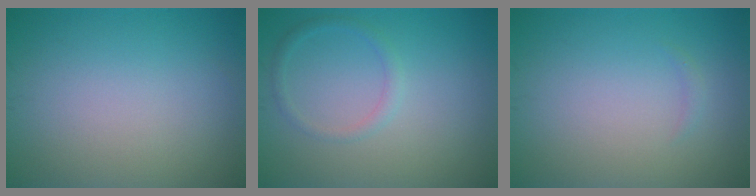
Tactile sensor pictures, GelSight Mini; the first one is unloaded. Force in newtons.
{"total": 1.3, "press": 1.3, "slide": 0.1}
{"total": 0.5, "press": 0.5, "slide": 0.1}